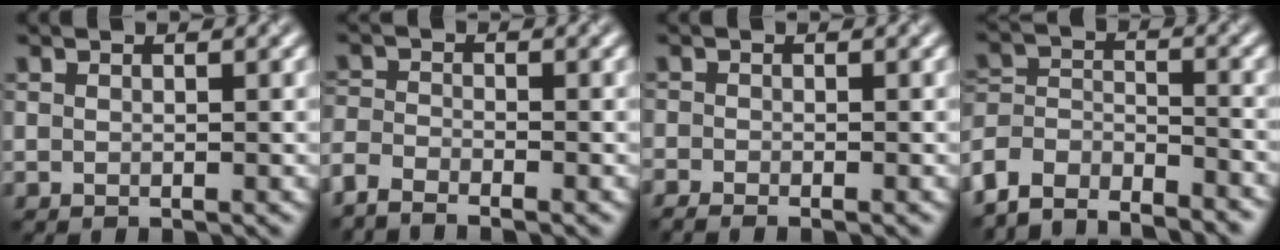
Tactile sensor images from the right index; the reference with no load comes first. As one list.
[{"total": 2.8, "force": [-2.6, 0.3, 0.8], "torque": [-0.026, -0.003, -0.063]}, {"total": 1.4, "force": [-1.3, 0.1, 0.6], "torque": [-0.014, -0.004, -0.029]}, {"total": 6.5, "force": [-6.0, 2.1, 1.5], "torque": [-0.030, -0.004, -0.113]}]